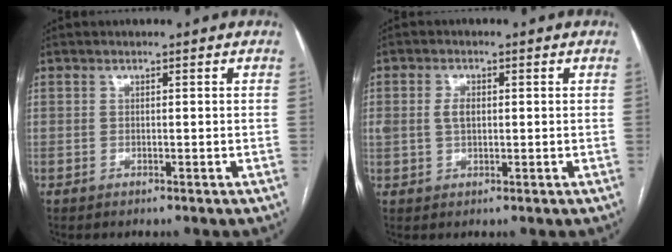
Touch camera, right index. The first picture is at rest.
{"total": 3.1, "force": [0.4, 1.9, 2.4], "torque": [-0.050, 0.009, 0.012]}